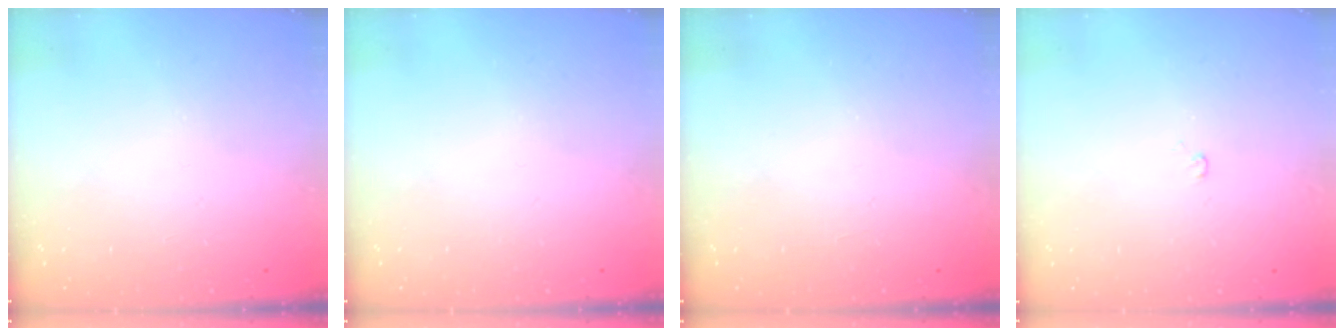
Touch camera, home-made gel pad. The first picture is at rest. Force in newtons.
{"total": 0.0}
{"total": 0.0}
{"total": 3.2, "press": 3.2, "slide": 0.3}